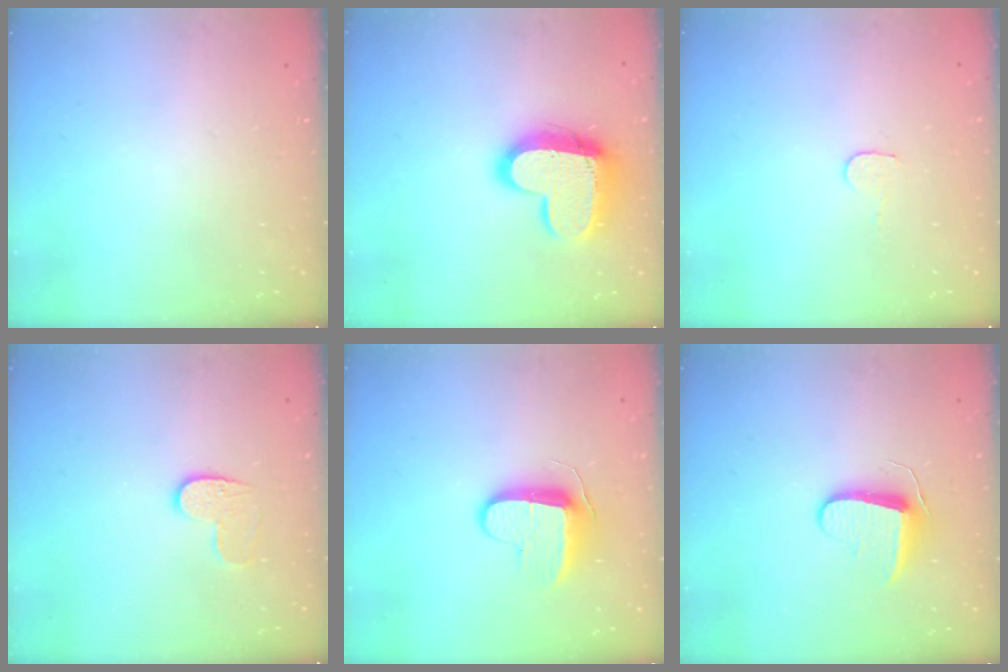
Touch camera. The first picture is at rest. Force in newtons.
{"total": 16.2, "press": 16.2, "slide": 1.4}
{"total": 4.5, "press": 4.5, "slide": 0.4}
{"total": 6.1, "press": 6.1, "slide": 0.5}
{"total": 9.2, "press": 9.2, "slide": 0.9}
{"total": 9.6, "press": 9.5, "slide": 0.7}